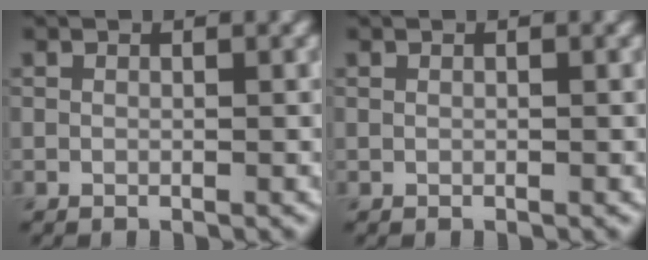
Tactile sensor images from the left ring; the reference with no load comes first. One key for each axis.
{"total": 0.0}